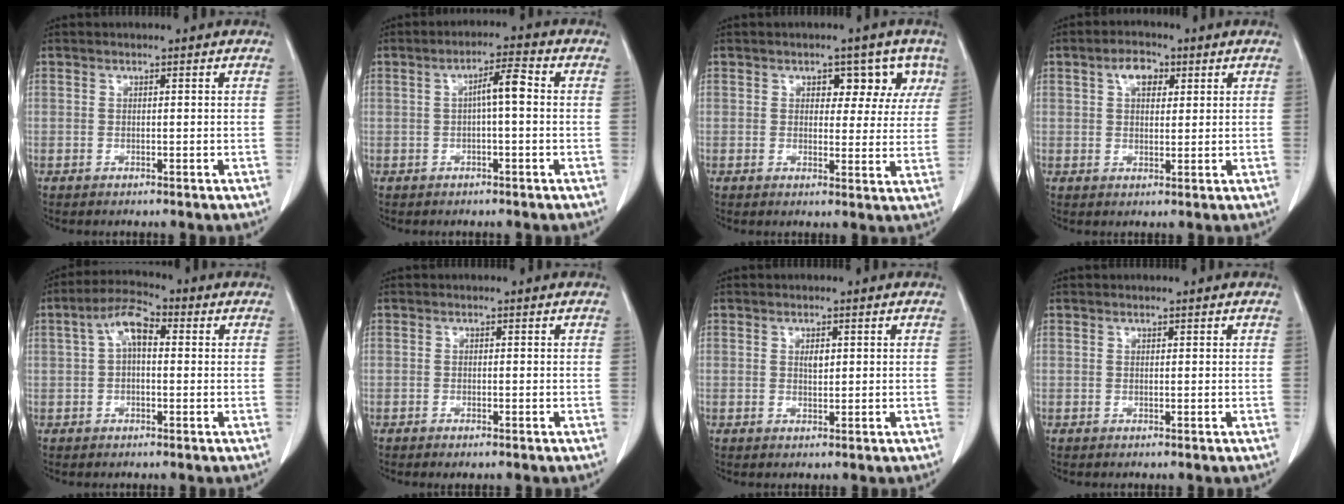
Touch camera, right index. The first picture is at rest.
{"total": 4.2, "force": [0.2, 0.6, 4.1], "torque": [-0.067, 0.012, 0.001]}
{"total": 5.5, "force": [2.9, 3.5, 3.2], "torque": [-0.018, 0.012, 0.031]}
{"total": 4.2, "force": [1.8, 2.5, 2.9], "torque": [-0.054, 0.014, 0.030]}
{"total": 6.2, "force": [1.2, 2.7, 5.5], "torque": [-0.111, 0.031, 0.018]}
{"total": 0.9, "force": [-0.6, 0.1, 0.6], "torque": [-0.011, -0.001, -0.008]}
{"total": 1.4, "force": [0.4, 0.7, 1.1], "torque": [-0.020, -0.001, 0.008]}
{"total": 0.0}